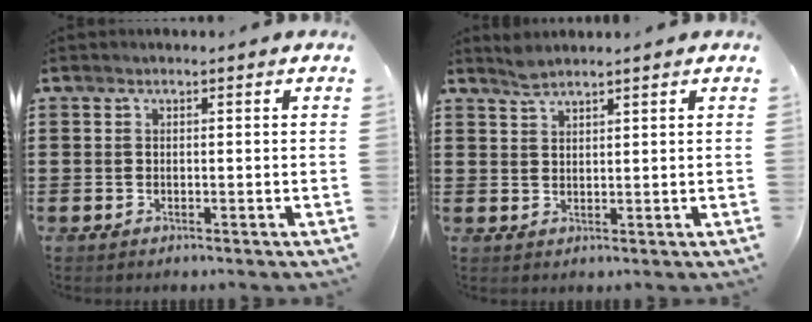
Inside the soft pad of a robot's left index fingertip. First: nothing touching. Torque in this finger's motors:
{"motor_torque": [0.02, -0.01, 0.00, 0.01]}